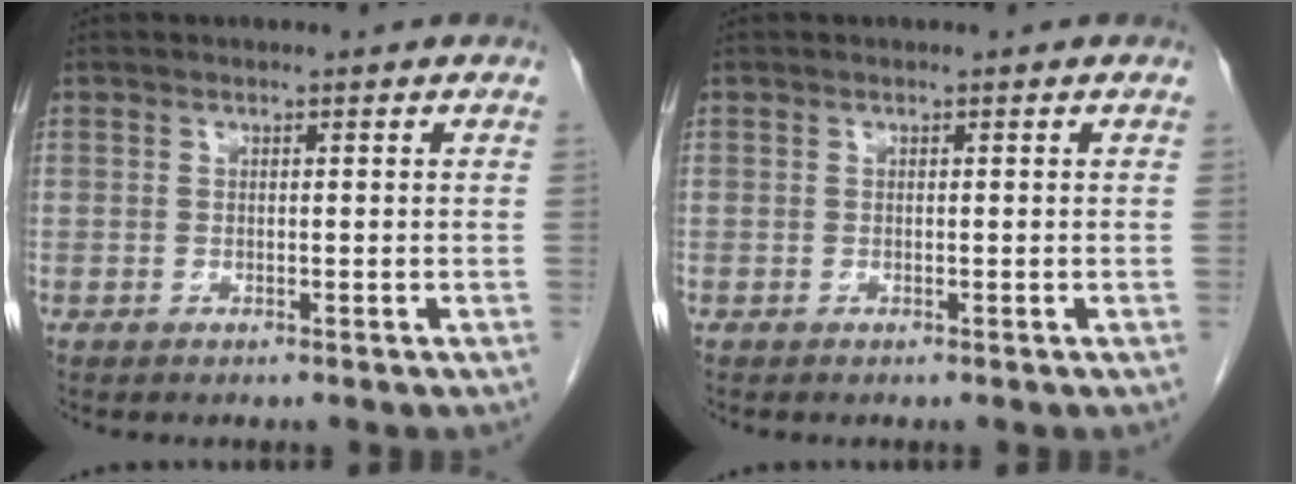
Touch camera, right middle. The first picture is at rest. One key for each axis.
{"total": 0.0}